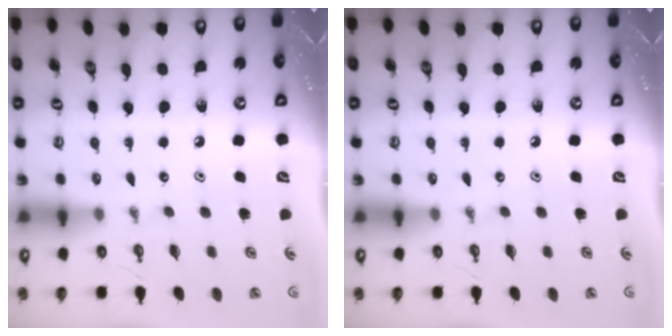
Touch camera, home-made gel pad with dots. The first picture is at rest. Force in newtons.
{"total": 0.0}